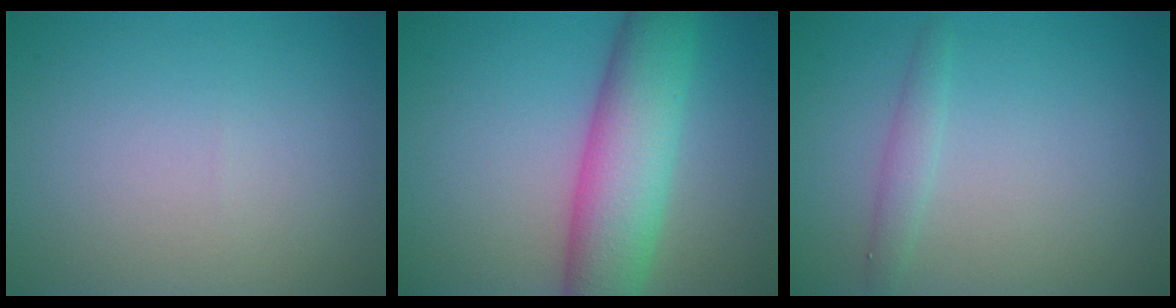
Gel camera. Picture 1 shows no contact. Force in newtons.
{"total": 8.3, "press": 8.3, "slide": 0.1}
{"total": 1.4, "press": 1.4, "slide": 0.1}